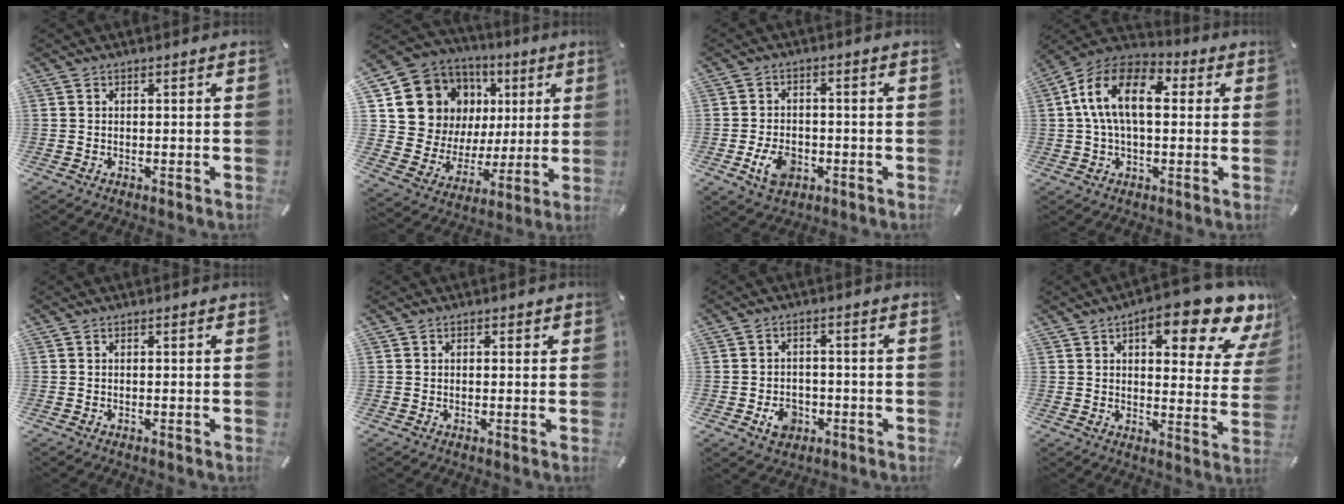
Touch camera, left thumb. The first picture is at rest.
{"total": 13.1, "force": [5.4, 11.6, 2.8], "torque": [-0.046, -0.051, 0.117]}
{"total": 7.1, "force": [-2.5, 5.1, 4.3], "torque": [-0.083, 0.007, -0.045]}
{"total": 14.1, "force": [2.2, 8.6, 11.0], "torque": [-0.229, 0.012, 0.036]}
{"total": 0.0}
{"total": 0.8, "force": [0.3, 0.7, 0.1], "torque": [0.006, 0.001, 0.004]}
{"total": 6.0, "force": [-2.1, 4.9, 2.8], "torque": [-0.040, 0.004, -0.039]}
{"total": 15.3, "force": [9.4, 5.5, 10.8], "torque": [-0.139, -0.057, 0.148]}